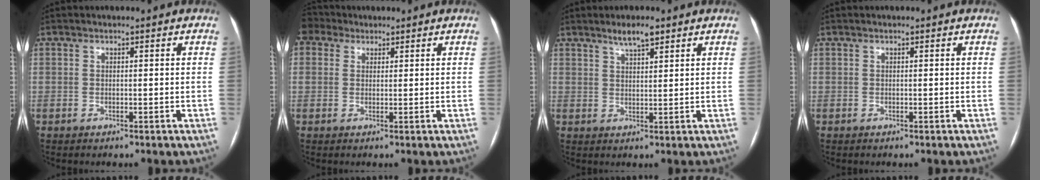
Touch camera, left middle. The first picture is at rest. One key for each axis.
{"total": 3.2, "fx": 2.6, "fy": 1.8, "fz": 0.3, "tx": -0.018, "ty": 0.020, "tz": 0.056}
{"total": 3.6, "fx": 2.7, "fy": 0.7, "fz": 2.3, "tx": -0.041, "ty": 0.004, "tz": 0.047}
{"total": 0.0}